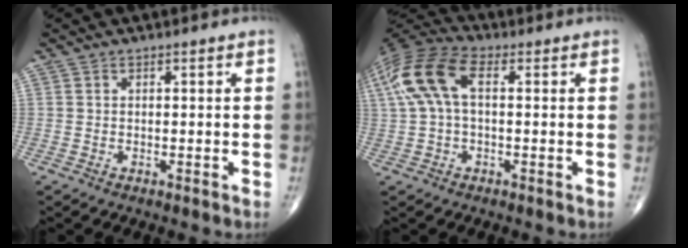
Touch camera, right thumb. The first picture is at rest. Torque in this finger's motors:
{"motor_torque": [0.23, 0.36, 1.15, 0.19, 0.42]}